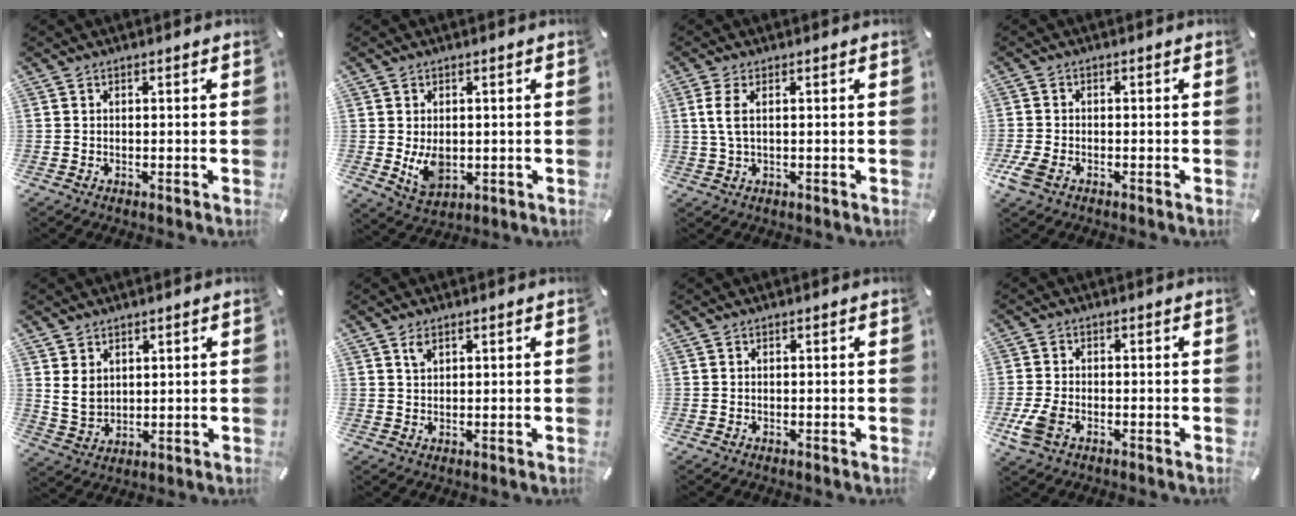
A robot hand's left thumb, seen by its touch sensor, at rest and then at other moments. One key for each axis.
{"total": 6.6, "fx": 0.0, "fy": 5.0, "fz": 4.3, "tx": -0.072, "ty": -0.006, "tz": 0.001}
{"total": 4.1, "fx": 0.8, "fy": 1.5, "fz": 3.8, "tx": -0.090, "ty": -0.002, "tz": 0.010}
{"total": 3.6, "fx": -1.9, "fy": 2.0, "fz": 2.3, "tx": -0.062, "ty": -0.003, "tz": -0.040}
{"total": 5.6, "fx": 2.6, "fy": 4.6, "fz": 1.8, "tx": -0.046, "ty": -0.006, "tz": 0.048}
{"total": 2.0, "fx": 1.4, "fy": 1.1, "fz": 1.0, "tx": -0.015, "ty": -0.005, "tz": 0.025}
{"total": 0.0}
{"total": 5.2, "fx": -2.1, "fy": 3.3, "fz": 3.5, "tx": -0.089, "ty": -0.001, "tz": -0.042}